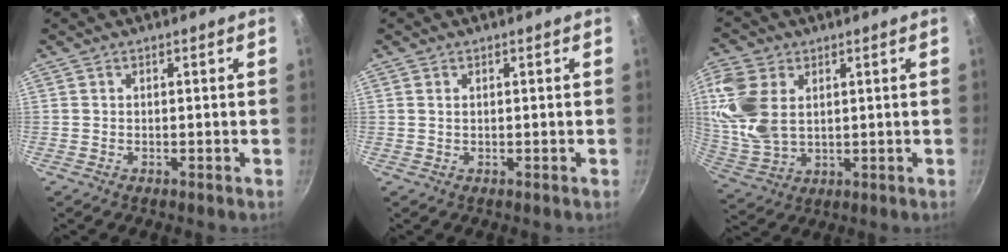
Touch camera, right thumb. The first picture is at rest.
{"total": 0.8, "force": [0.4, 0.4, 0.5], "torque": [-0.011, 0.001, 0.007]}
{"total": 12.5, "force": [3.4, 8.3, 8.8], "torque": [-0.179, -0.019, 0.075]}